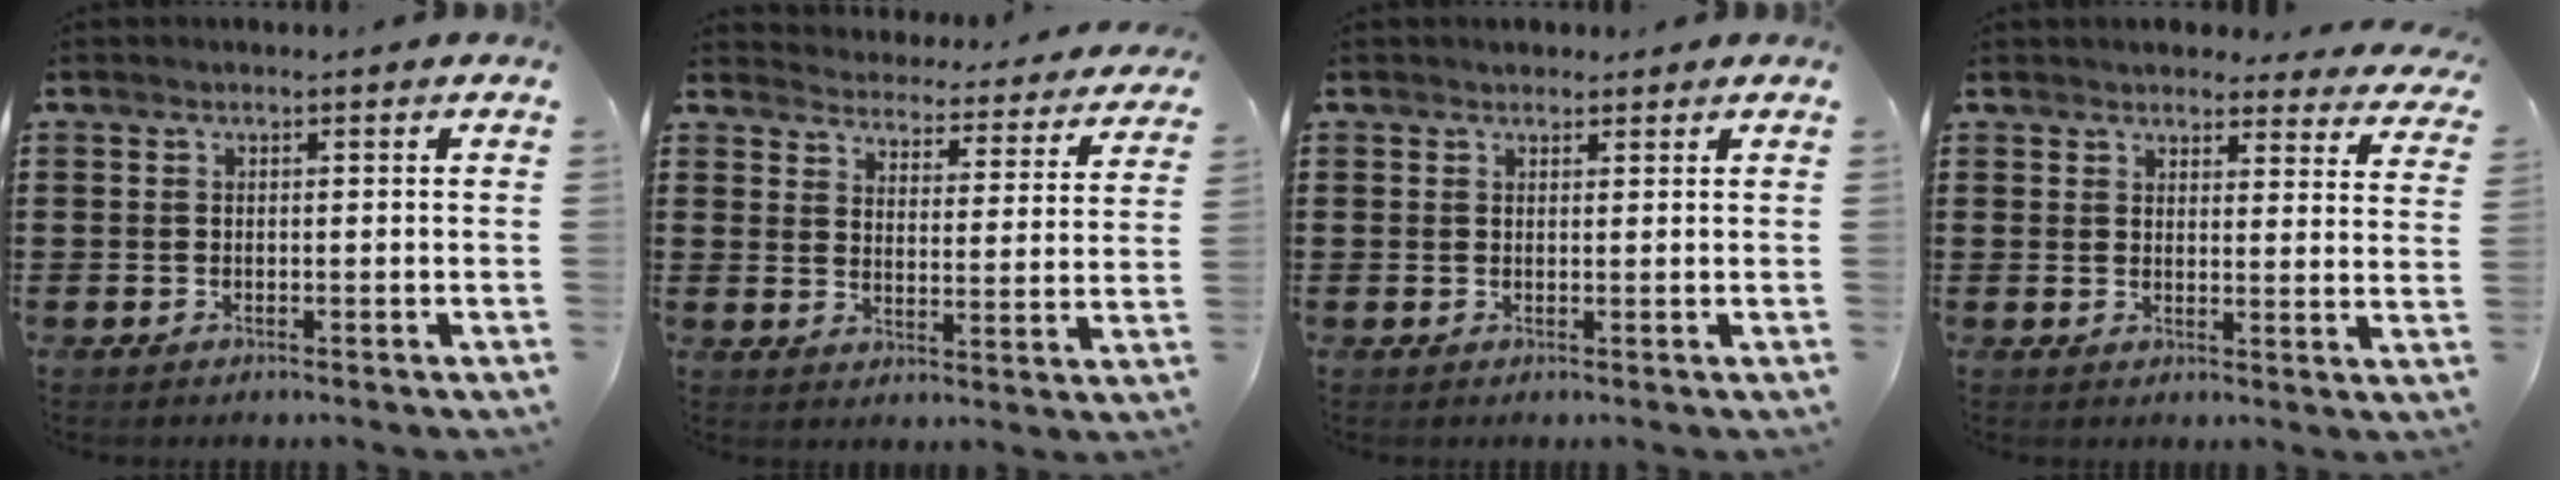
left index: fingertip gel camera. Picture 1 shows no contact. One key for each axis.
{"total": 4.0, "fx": 4.0, "fy": -0.1, "fz": -0.2, "tx": -0.013, "ty": -0.041, "tz": 0.063}
{"total": 1.3, "fx": 1.2, "fy": 0.6, "fz": 0.0, "tx": -0.003, "ty": 0.004, "tz": 0.024}
{"total": 3.7, "fx": 3.6, "fy": 0.6, "fz": 0.5, "tx": -0.016, "ty": -0.019, "tz": 0.064}